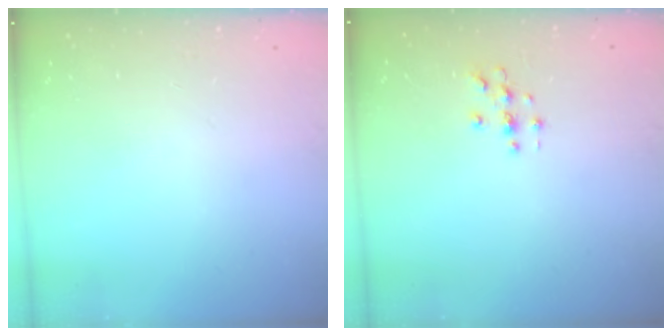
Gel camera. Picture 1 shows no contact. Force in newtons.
{"total": 3.1, "press": 3.1, "slide": 0.3}